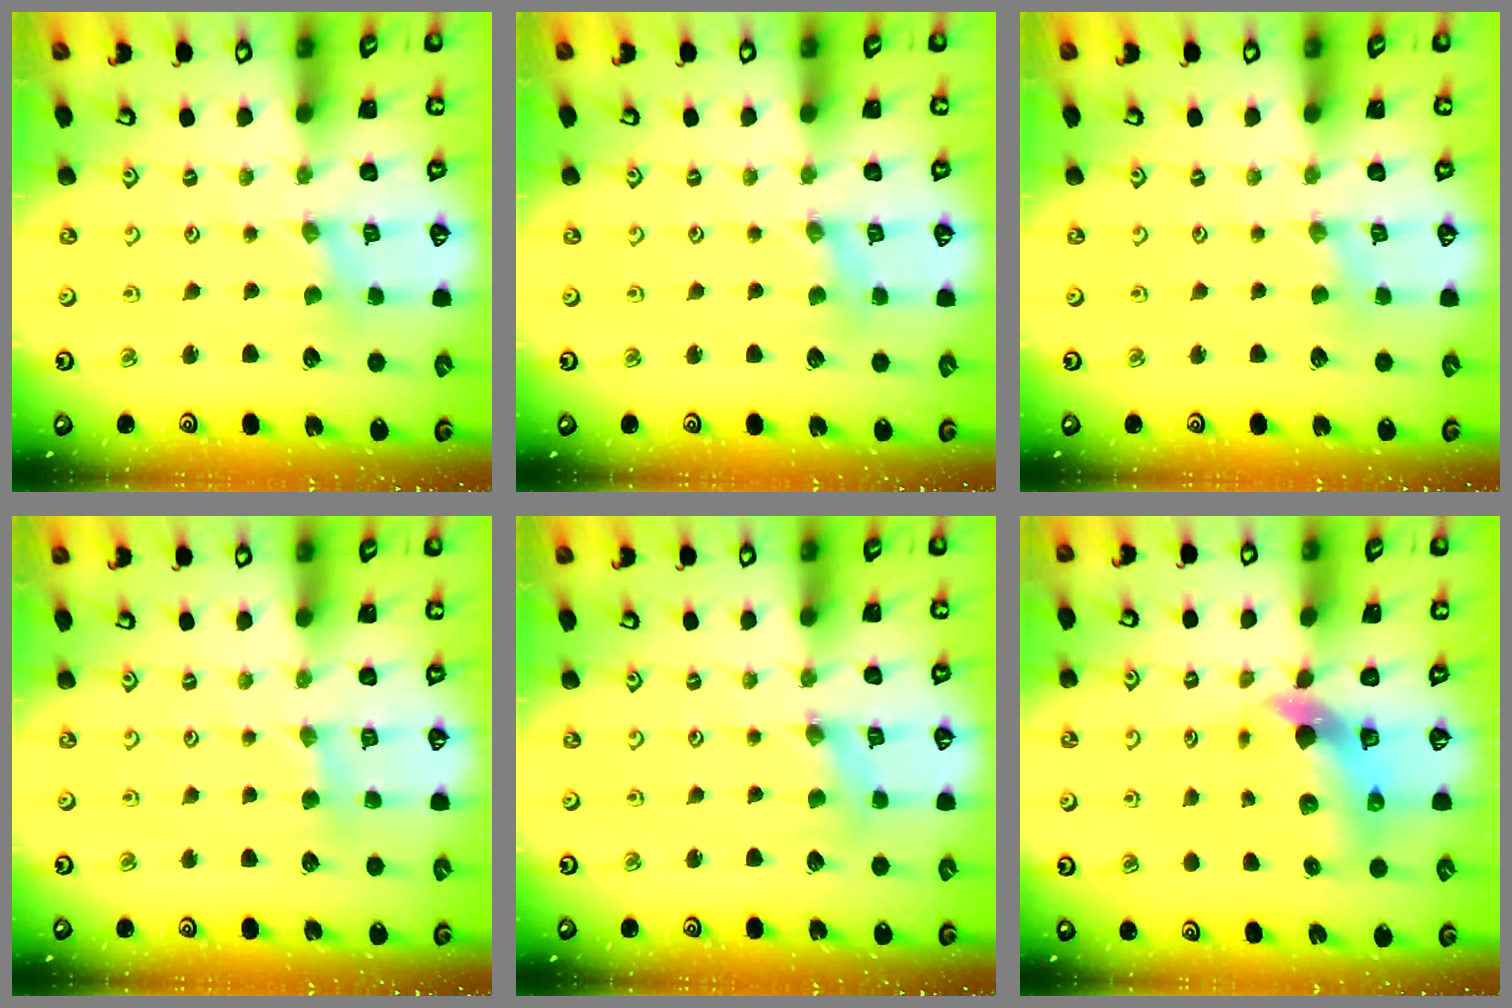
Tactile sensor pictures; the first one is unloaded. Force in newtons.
{"total": 1.4, "press": 1.3, "slide": 0.2}
{"total": 1.4, "press": 1.4, "slide": 0.3}
{"total": 3.1, "press": 3.1, "slide": 0.5}
{"total": 1.3, "press": 1.2, "slide": 0.2}
{"total": 6.9, "press": 6.9, "slide": 1.0}